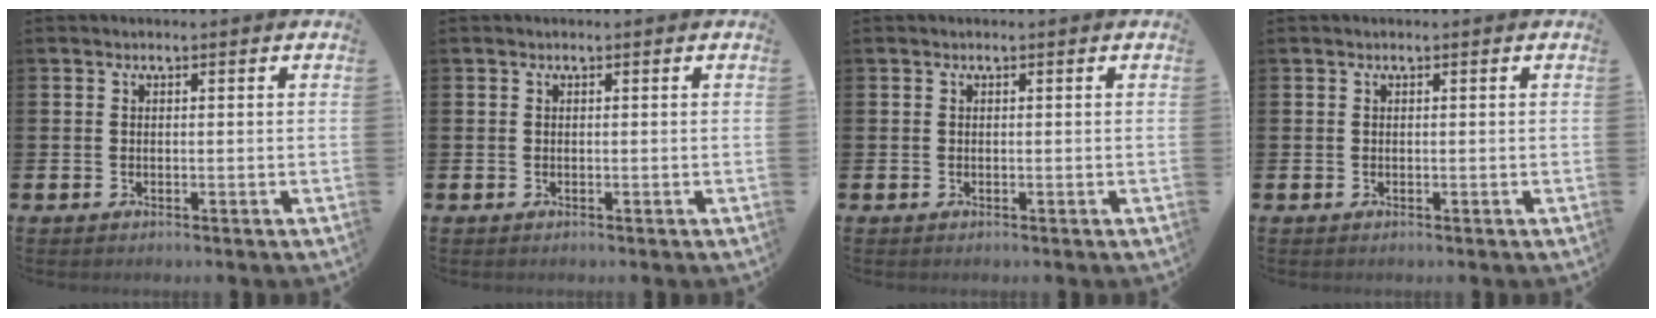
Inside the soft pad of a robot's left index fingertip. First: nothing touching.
{"total": 0.0}
{"total": 0.0}
{"total": 0.0}